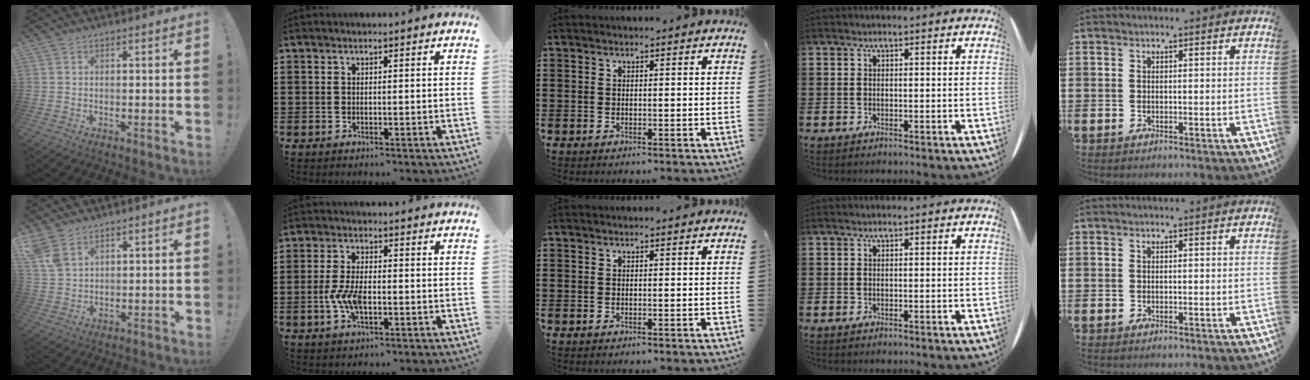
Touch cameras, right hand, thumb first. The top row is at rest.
{"thumb": {"total": 5.8, "force": [3.5, 3.3, 3.3], "torque": [-0.057, -0.012, 0.070]}, "index": {"total": 5.1, "force": [-1.3, 2.0, 4.5], "torque": [-0.107, -0.007, -0.028]}}